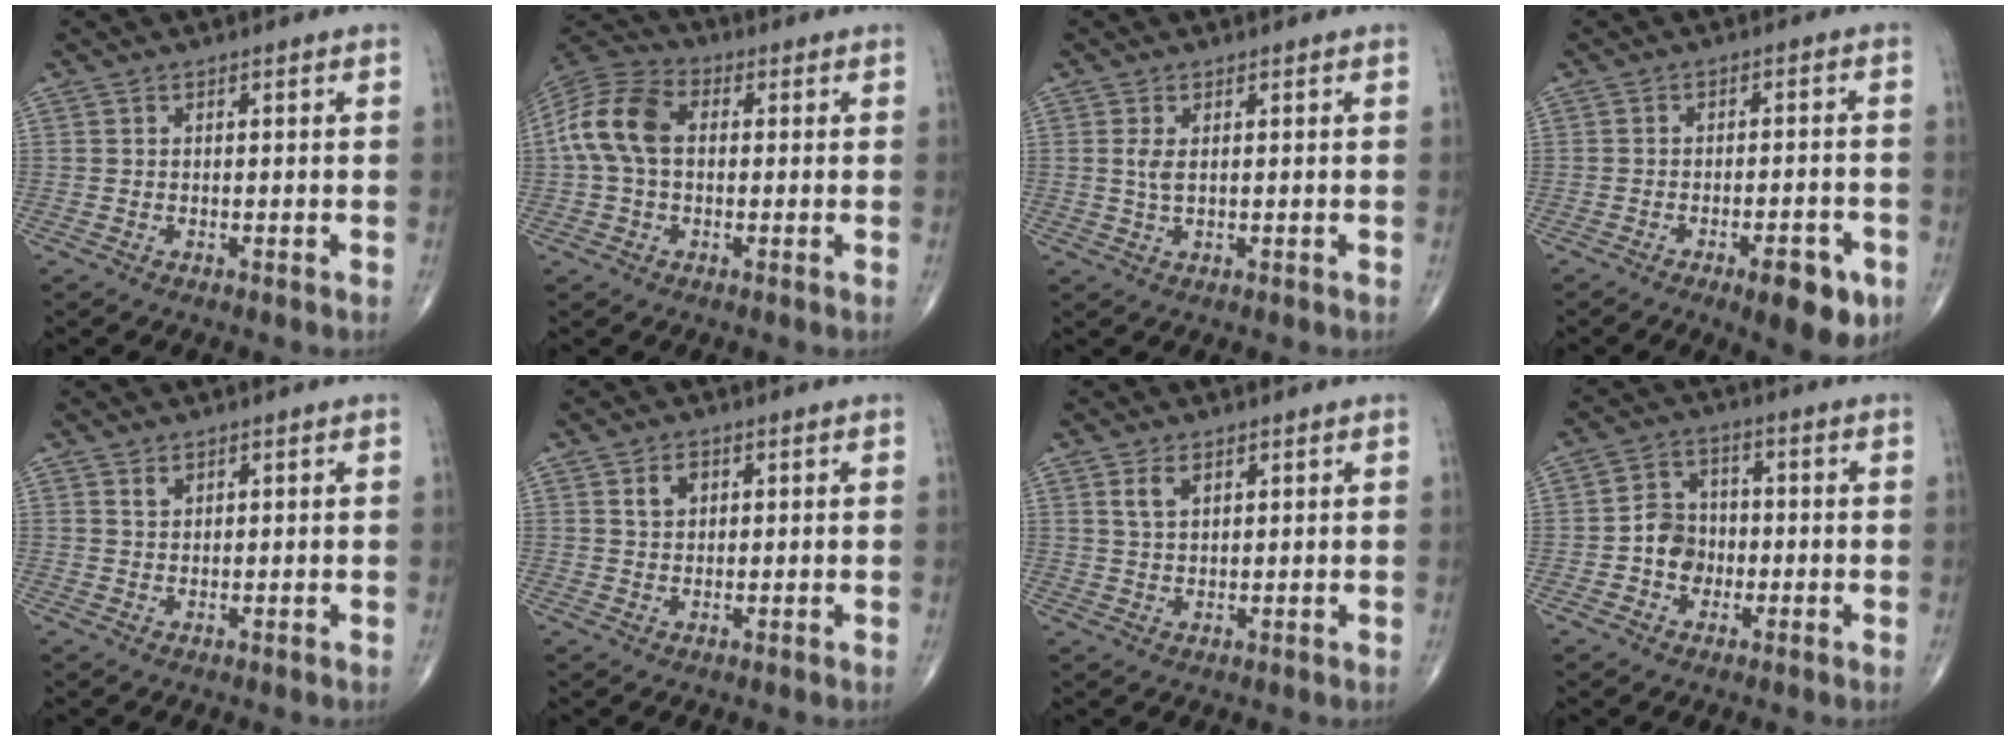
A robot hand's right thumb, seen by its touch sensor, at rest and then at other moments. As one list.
[{"total": 11.6, "force": [0.8, 7.7, 8.7], "torque": [-0.182, 0.032, 0.005]}, {"total": 2.2, "force": [0.5, 0.8, 2.0], "torque": [-0.048, -0.003, 0.014]}, {"total": 8.9, "force": [-4.5, 3.0, 7.0], "torque": [-0.080, 0.015, -0.056]}, {"total": 1.4, "force": [1.0, 0.9, 0.6], "torque": [-0.004, -0.005, 0.018]}, {"total": 2.9, "force": [1.2, 2.1, 1.7], "torque": [-0.020, -0.002, 0.022]}, {"total": 3.3, "force": [1.8, 1.8, 2.2], "torque": [-0.039, -0.006, 0.038]}, {"total": 6.6, "force": [-1.4, 5.7, 3.1], "torque": [-0.021, 0.020, -0.033]}]